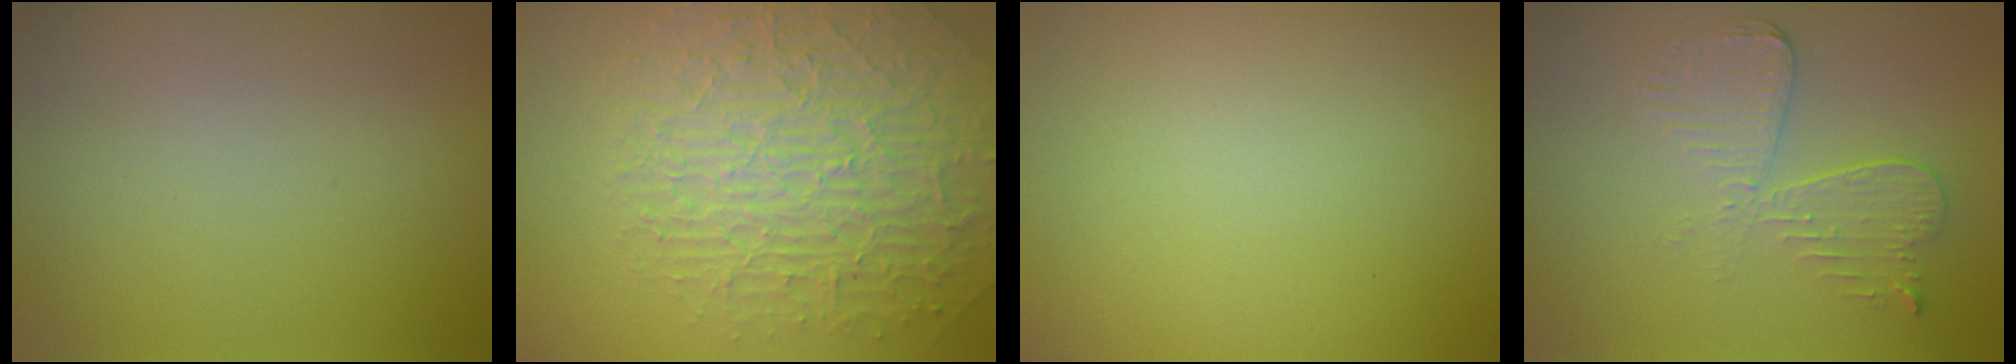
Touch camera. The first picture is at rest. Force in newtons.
{"total": 6.4, "press": 5.4, "slide": 3.4}
{"total": 0.0}
{"total": 3.5, "press": 3.1, "slide": 1.7}